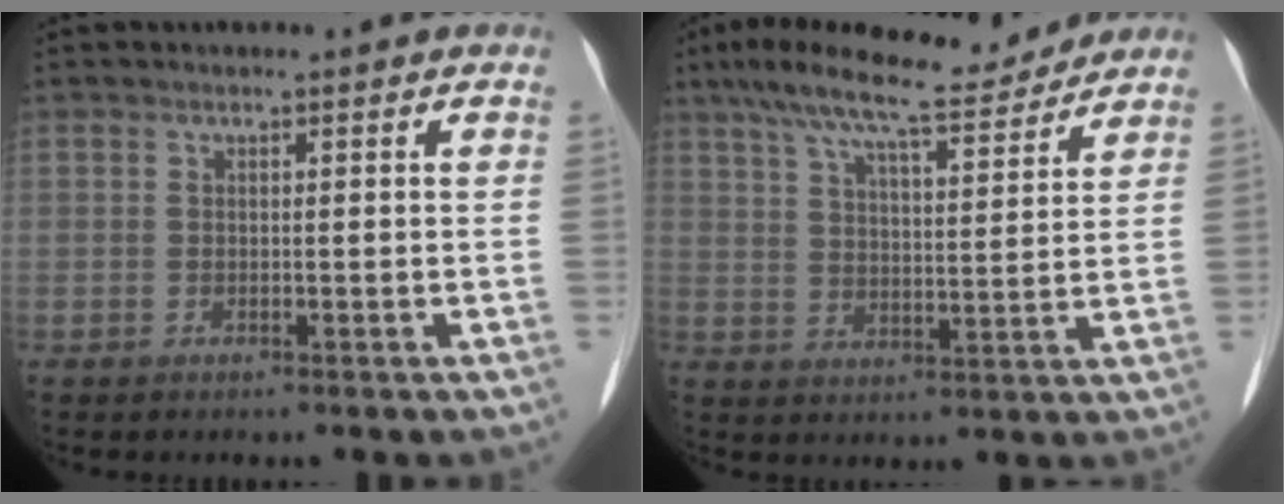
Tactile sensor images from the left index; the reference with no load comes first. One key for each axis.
{"total": 13.0, "fx": 11.2, "fy": 1.7, "fz": 6.4, "tx": -0.113, "ty": 0.018, "tz": 0.181}